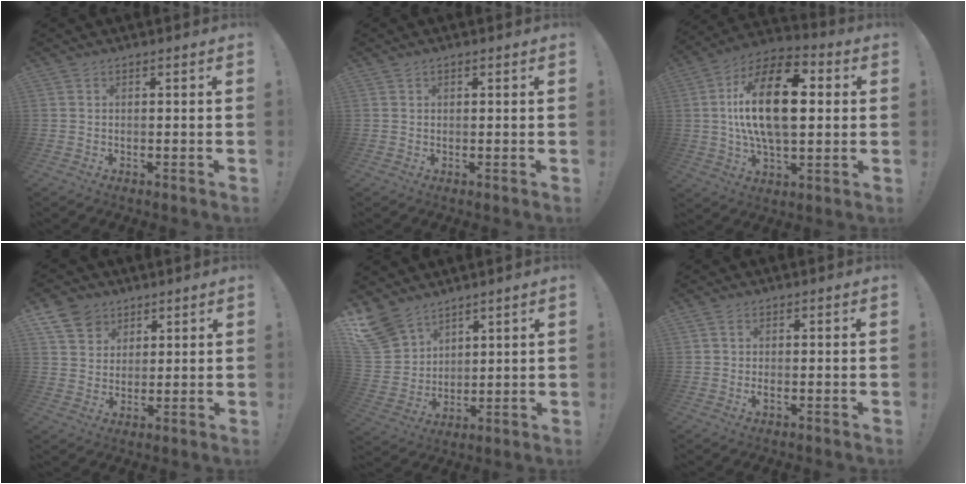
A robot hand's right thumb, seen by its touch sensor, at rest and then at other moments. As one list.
[{"total": 0.6, "force": [0.3, 0.5, 0.0], "torque": [0.005, -0.002, 0.004]}, {"total": 22.3, "force": [2.9, 11.2, 19.1], "torque": [-0.335, 0.007, 0.041]}, {"total": 9.2, "force": [5.8, 6.7, 2.6], "torque": [-0.049, -0.032, 0.117]}, {"total": 12.1, "force": [9.1, 7.2, 3.3], "torque": [-0.082, -0.064, 0.185]}, {"total": 1.7, "force": [0.1, 0.7, 1.6], "torque": [-0.023, -0.001, 0.000]}]